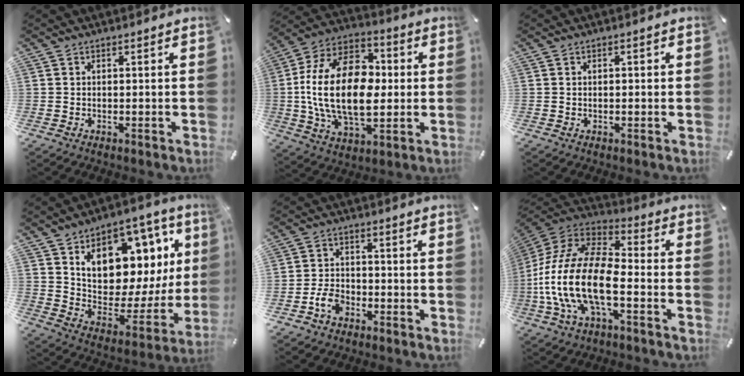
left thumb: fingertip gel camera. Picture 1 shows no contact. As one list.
[{"total": 23.8, "force": [-0.6, 15.3, 18.2], "torque": [-0.373, 0.008, -0.010]}, {"total": 1.0, "force": [-0.2, 0.5, 0.8], "torque": [-0.016, 0.002, -0.005]}, {"total": 15.6, "force": [8.0, 10.0, 8.8], "torque": [-0.123, -0.072, 0.137]}, {"total": 5.5, "force": [-2.9, 4.1, 2.4], "torque": [-0.049, 0.015, -0.054]}, {"total": 20.3, "force": [-7.3, 9.9, 16.1], "torque": [-0.354, 0.017, -0.130]}]